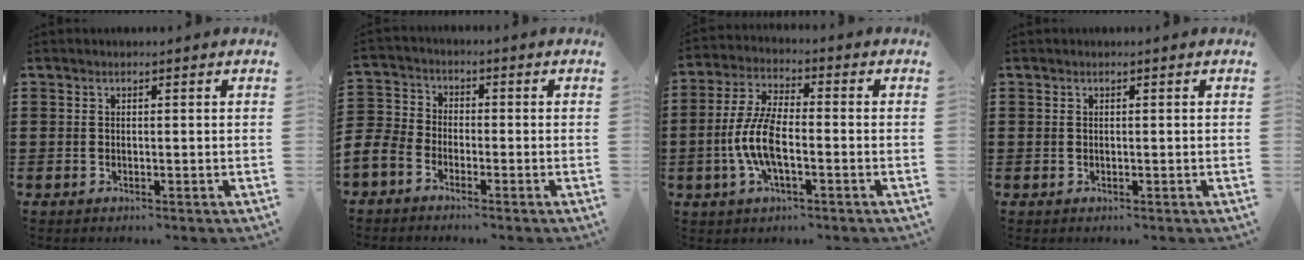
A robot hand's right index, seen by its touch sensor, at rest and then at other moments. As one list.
[{"total": 4.0, "force": [-3.3, 2.0, 1.1], "torque": [-0.054, -0.003, -0.077]}, {"total": 7.9, "force": [-2.0, 3.1, 7.0], "torque": [-0.168, -0.008, -0.046]}, {"total": 0.0}]